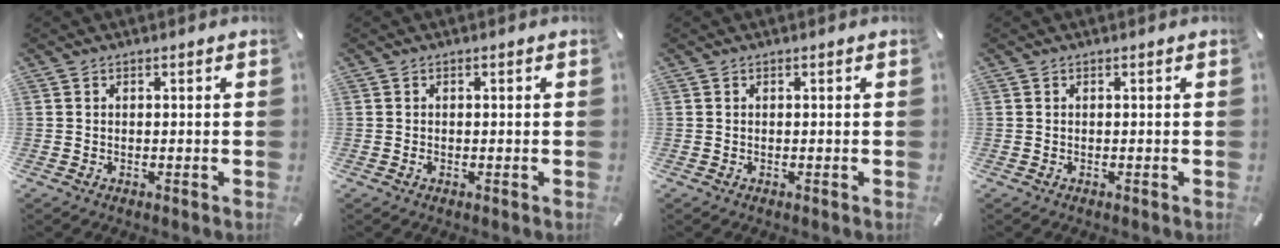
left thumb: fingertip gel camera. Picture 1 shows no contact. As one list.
[{"total": 0.7, "force": [-0.2, 0.4, 0.6], "torque": [-0.012, -0.001, -0.003]}, {"total": 0.0}, {"total": 0.0}]